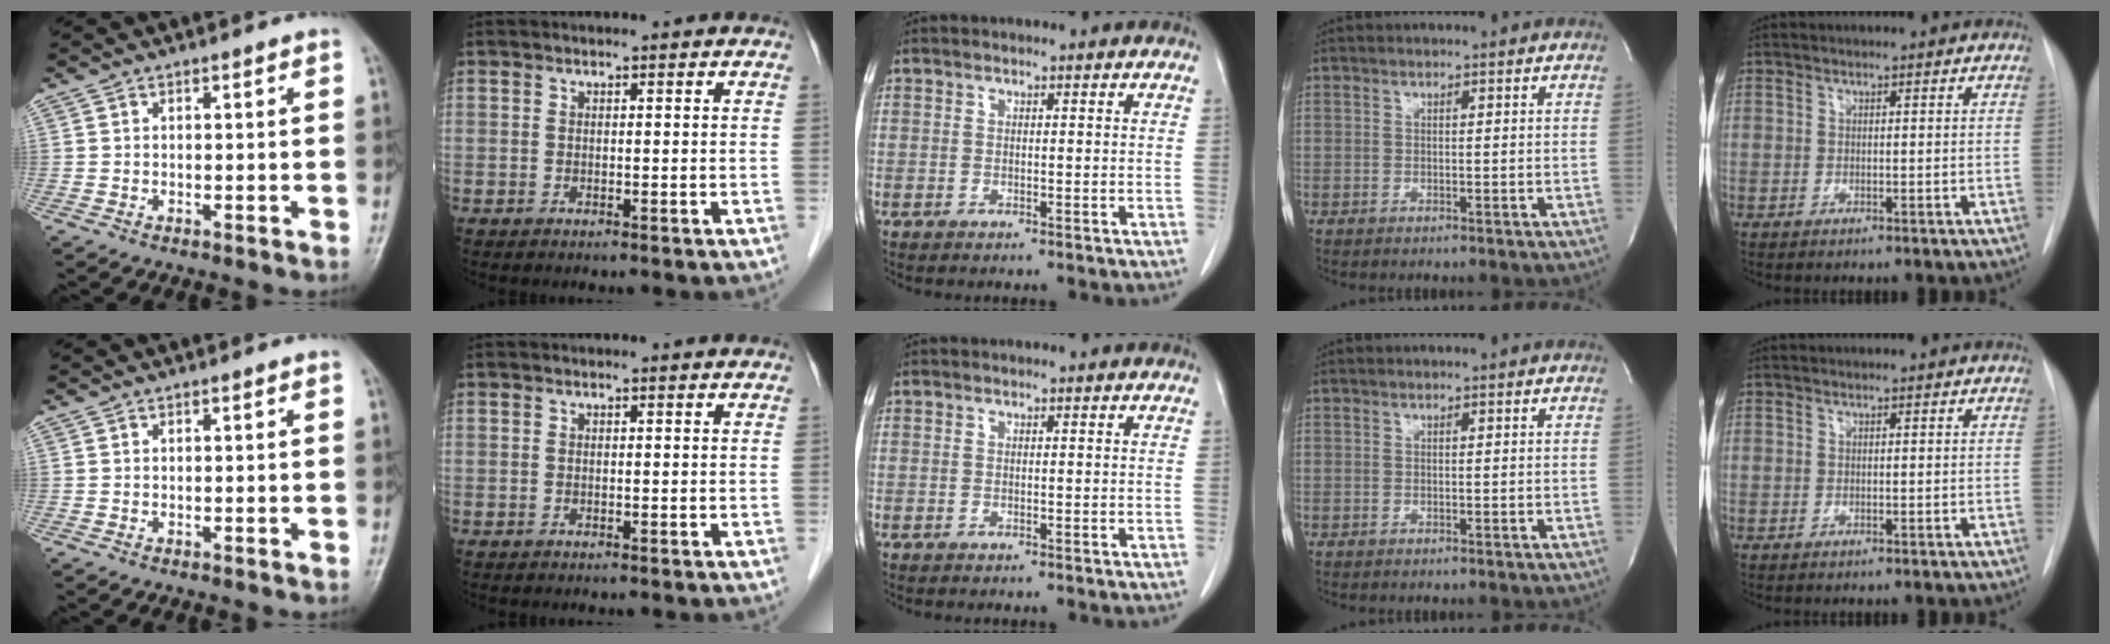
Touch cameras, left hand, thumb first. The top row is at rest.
{}